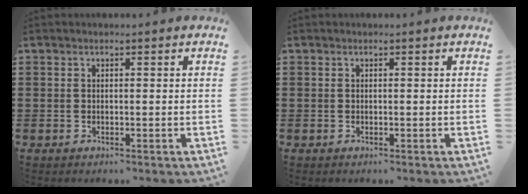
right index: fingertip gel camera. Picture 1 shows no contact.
{"total": 0.0}